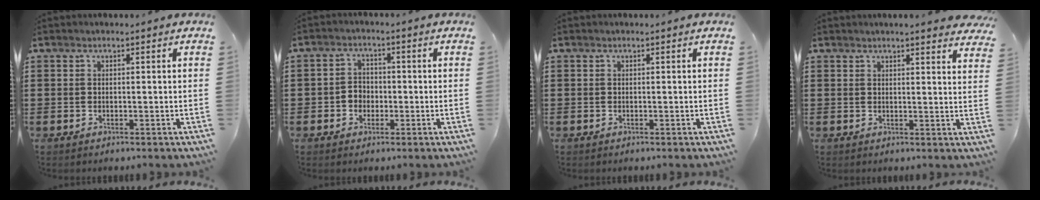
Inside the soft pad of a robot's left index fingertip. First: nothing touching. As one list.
[{"total": 2.7, "force": [-1.1, 2.3, 0.8], "torque": [-0.024, 0.006, -0.025]}, {"total": 0.0}, {"total": 2.7, "force": [2.6, -0.4, 0.7], "torque": [-0.015, -0.011, 0.047]}]